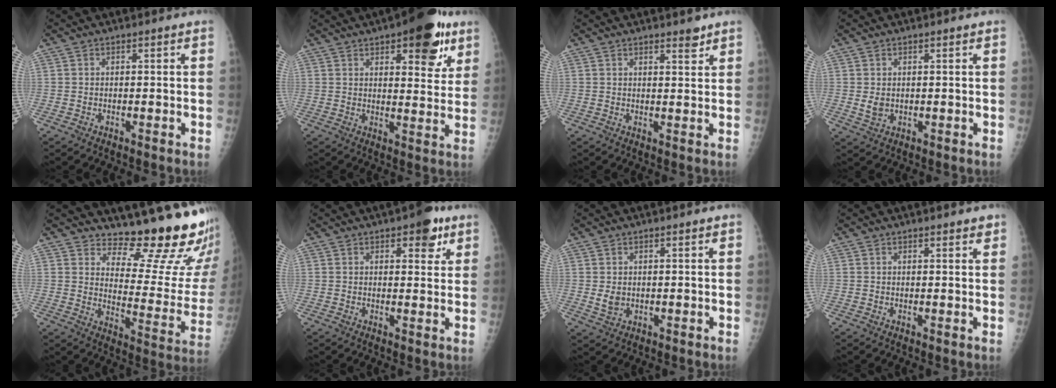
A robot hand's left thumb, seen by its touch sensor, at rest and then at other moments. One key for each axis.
{"total": 13.9, "fx": 7.6, "fy": 5.6, "fz": 10.3, "tx": -0.091, "ty": -0.030, "tz": 0.098}
{"total": 2.4, "fx": 1.9, "fy": 0.6, "fz": 1.3, "tx": -0.012, "ty": -0.015, "tz": 0.028}
{"total": 2.2, "fx": 0.4, "fy": 1.6, "fz": 1.4, "tx": -0.018, "ty": -0.007, "tz": 0.014}
{"total": 19.1, "fx": 17.2, "fy": 4.5, "fz": 6.9, "tx": -0.043, "ty": -0.178, "tz": 0.207}
{"total": 5.9, "fx": 3.2, "fy": 2.8, "fz": 4.0, "tx": -0.026, "ty": -0.011, "tz": 0.034}
{"total": 2.3, "fx": 0.4, "fy": 1.8, "fz": 1.5, "tx": -0.020, "ty": -0.007, "tz": 0.015}
{"total": 1.8, "fx": 1.5, "fy": 0.5, "fz": 0.9, "tx": -0.004, "ty": -0.004, "tz": 0.017}